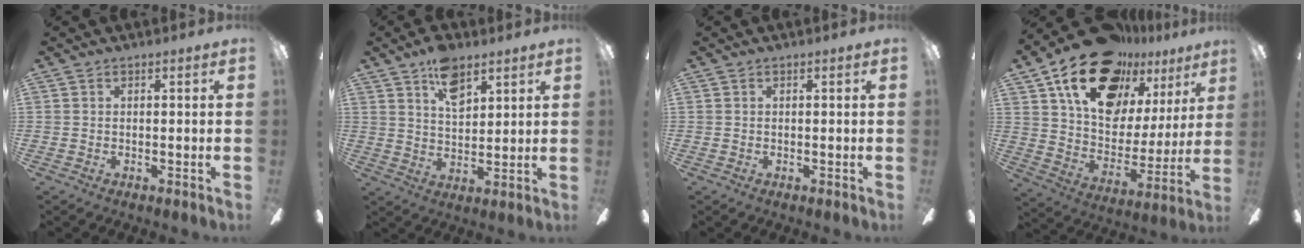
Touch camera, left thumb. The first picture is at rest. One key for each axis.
{"total": 9.6, "fx": 6.0, "fy": 4.9, "fz": 5.6, "tx": -0.083, "ty": -0.021, "tz": 0.104}
{"total": 0.0}
{"total": 23.0, "fx": 15.3, "fy": 12.9, "fz": 11.4, "tx": -0.189, "ty": -0.087, "tz": 0.276}